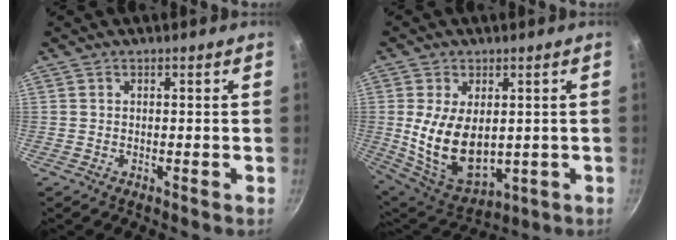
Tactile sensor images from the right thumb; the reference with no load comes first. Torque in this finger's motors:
{"motor_torque": [-0.44, 1.61, 1.63, 0.06, 0.17]}